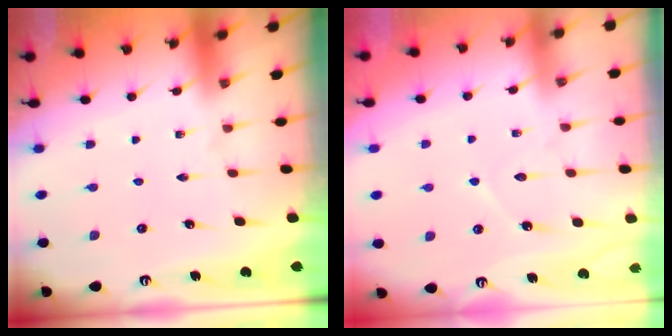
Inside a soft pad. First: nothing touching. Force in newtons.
{"total": 5.3, "press": 5.2, "slide": 0.6}